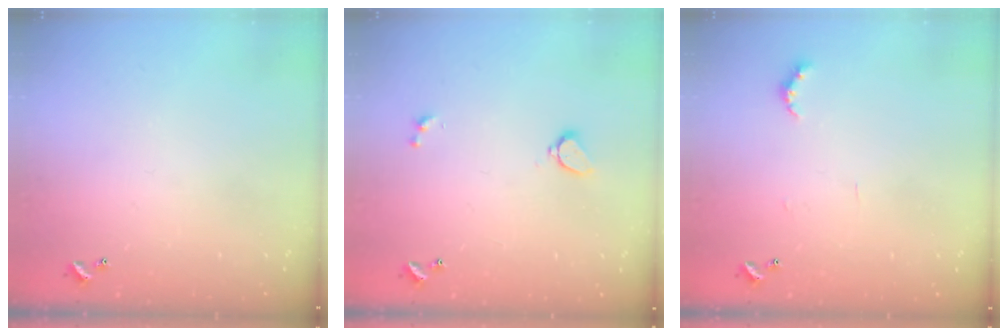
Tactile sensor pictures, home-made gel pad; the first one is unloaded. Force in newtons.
{"total": 3.1, "press": 2.5, "slide": 1.7}
{"total": 3.8, "press": 3.8, "slide": 0.6}